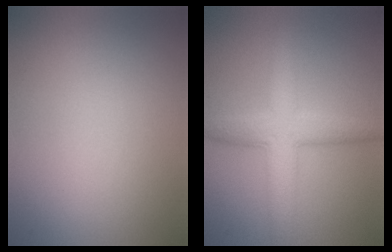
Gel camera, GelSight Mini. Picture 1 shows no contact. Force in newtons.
{"total": 4.8, "press": 4.8, "slide": 0.1}